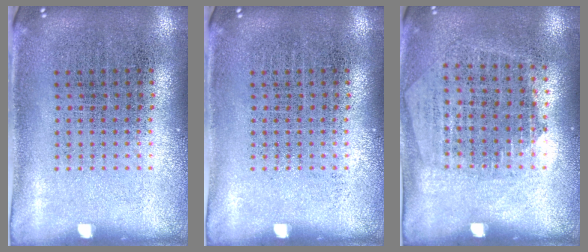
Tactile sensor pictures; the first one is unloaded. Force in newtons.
{"total": 0.0}
{"total": 1.2, "press": 1.1, "slide": 0.6}